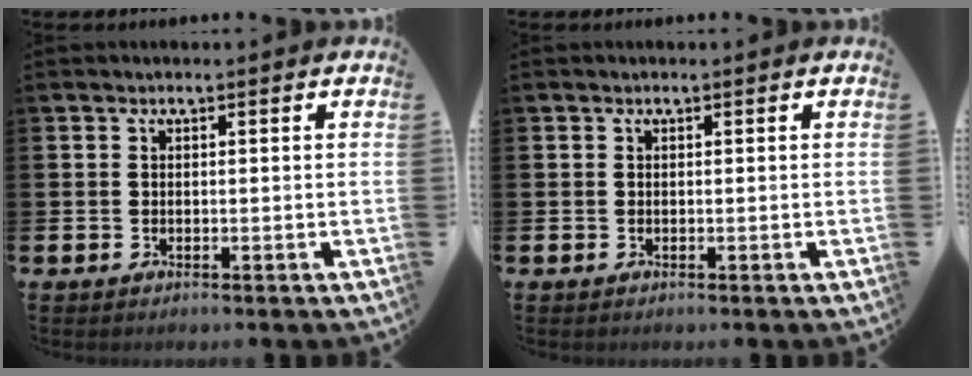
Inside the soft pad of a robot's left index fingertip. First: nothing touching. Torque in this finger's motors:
{"motor_torque": [0.01, -0.01, 0.00, 0.00]}